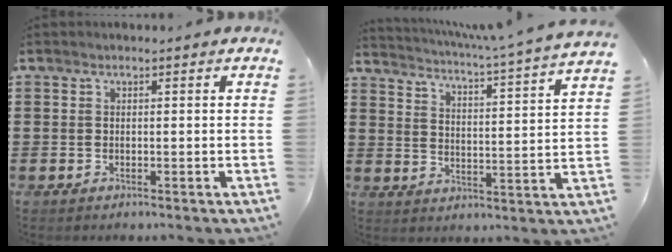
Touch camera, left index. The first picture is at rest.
{"total": 3.9, "force": [3.4, -0.9, 1.6], "torque": [-0.052, -0.037, 0.048]}